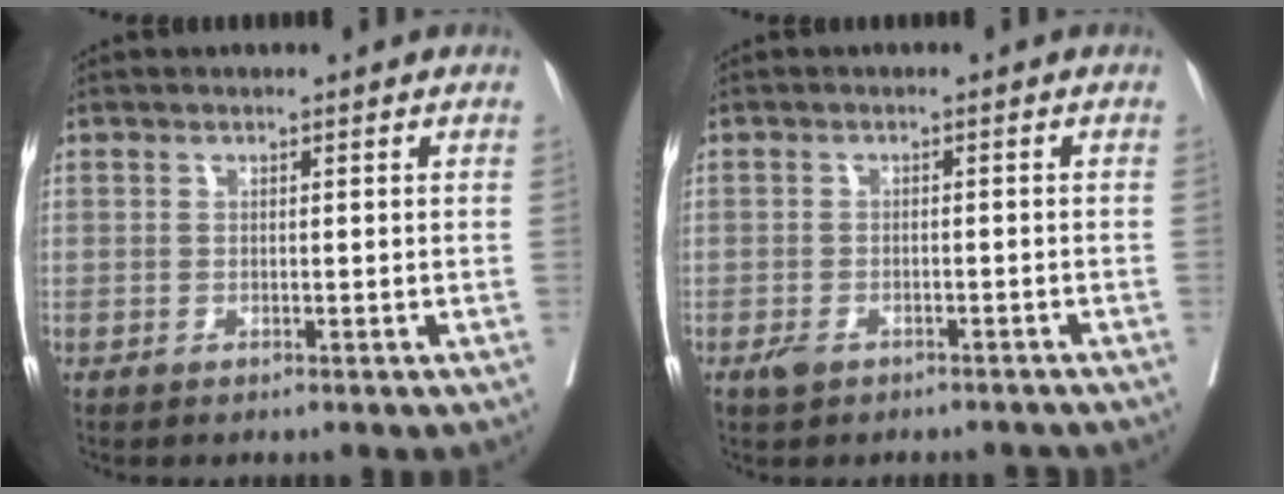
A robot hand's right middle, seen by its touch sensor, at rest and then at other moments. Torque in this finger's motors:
{"motor_torque": [-0.21, -0.05, 0.06, 0.02]}